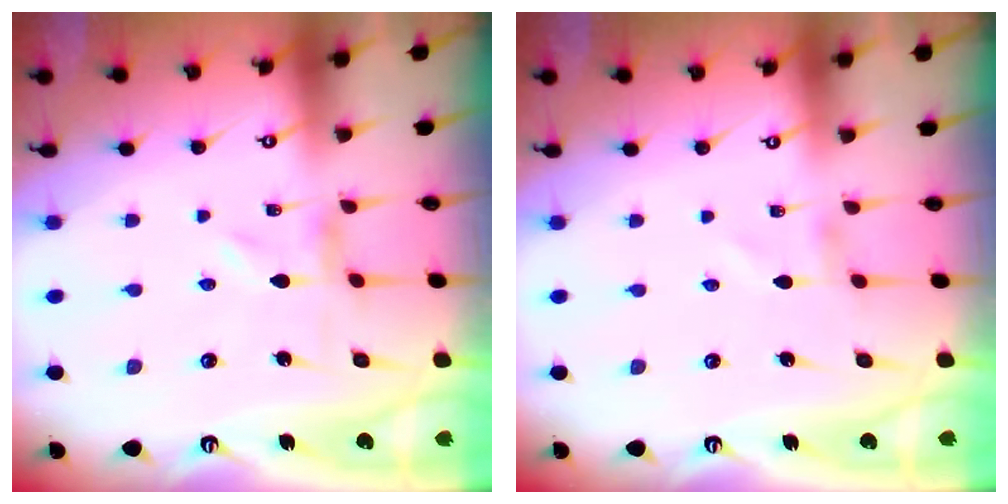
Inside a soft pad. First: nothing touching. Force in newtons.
{"total": 0.9, "press": 0.8, "slide": 0.1}